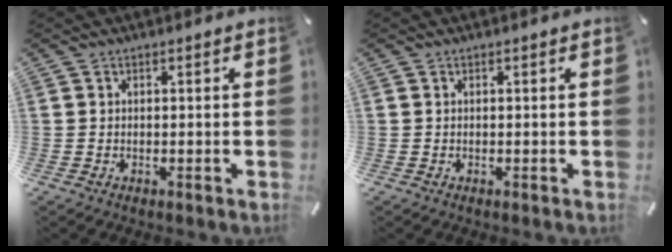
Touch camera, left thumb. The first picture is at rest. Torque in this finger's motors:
{"motor_torque": [0.36, -0.02, -0.43, 0.17, 0.02]}